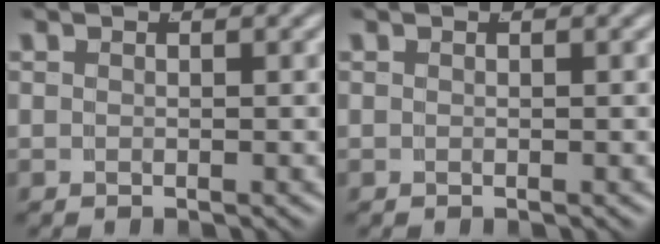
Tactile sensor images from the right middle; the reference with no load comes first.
{"total": 0.0}